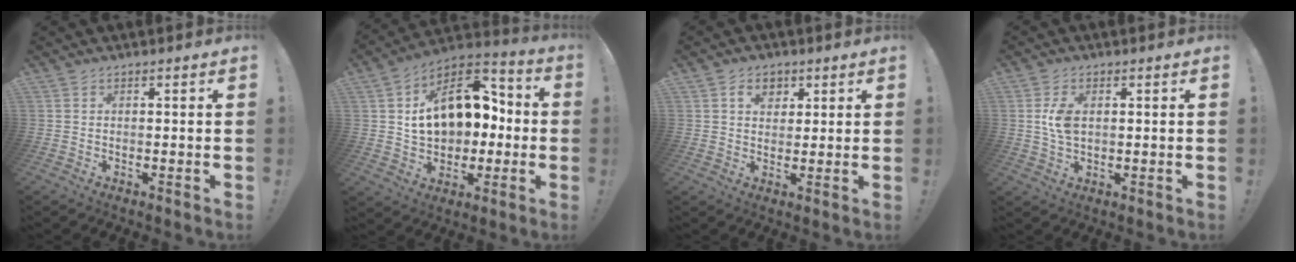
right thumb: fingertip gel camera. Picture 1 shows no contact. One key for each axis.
{"total": 19.0, "fx": 3.3, "fy": 13.2, "fz": 13.3, "tx": -0.201, "ty": 0.001, "tz": 0.070}
{"total": 5.8, "fx": 2.5, "fy": 4.3, "fz": 2.8, "tx": -0.028, "ty": -0.003, "tz": 0.042}
{"total": 5.6, "fx": 0.7, "fy": 3.3, "fz": 4.4, "tx": -0.085, "ty": -0.003, "tz": 0.008}